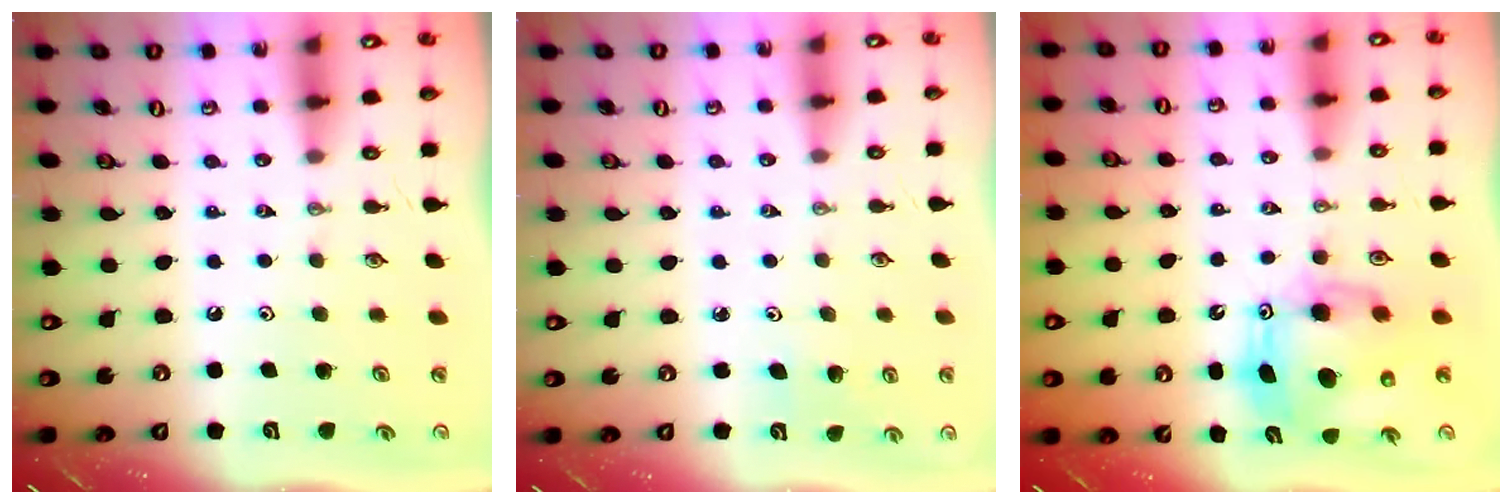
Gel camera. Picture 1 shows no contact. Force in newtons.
{"total": 3.6, "press": 3.4, "slide": 1.0}
{"total": 11.7, "press": 11.6, "slide": 1.3}